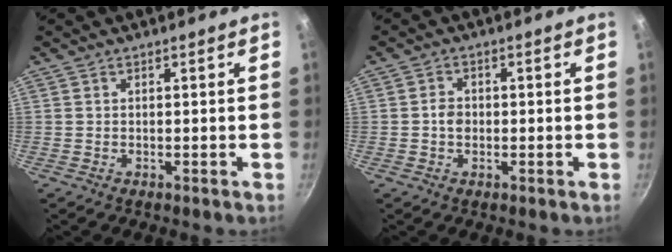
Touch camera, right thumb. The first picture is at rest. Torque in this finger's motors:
{"motor_torque": [0.31, 0.10, 0.52, 0.33, 0.00]}